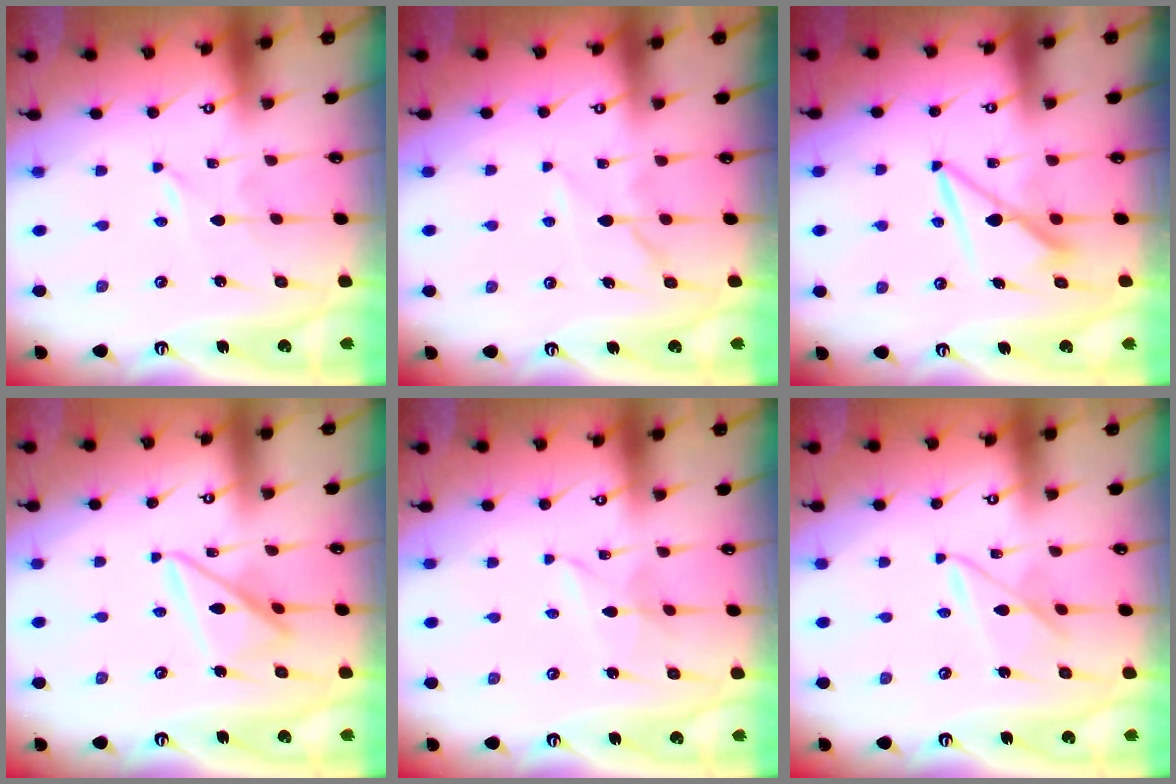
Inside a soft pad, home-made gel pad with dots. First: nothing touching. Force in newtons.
{"total": 6.7, "press": 6.7, "slide": 0.8}
{"total": 7.9, "press": 7.9, "slide": 0.5}
{"total": 12.0, "press": 11.9, "slide": 1.2}
{"total": 4.2, "press": 4.2, "slide": 0.2}
{"total": 6.9, "press": 6.9, "slide": 0.4}